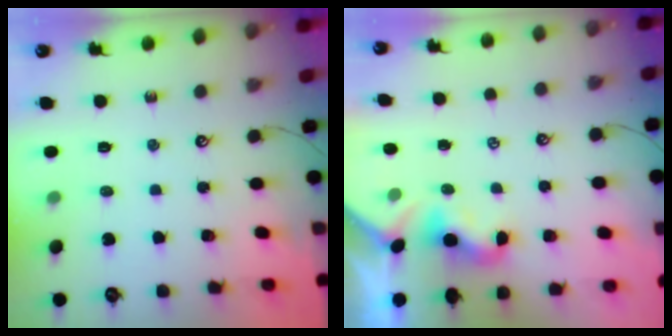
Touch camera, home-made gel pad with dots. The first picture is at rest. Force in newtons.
{"total": 1.8, "press": 1.7, "slide": 0.5}